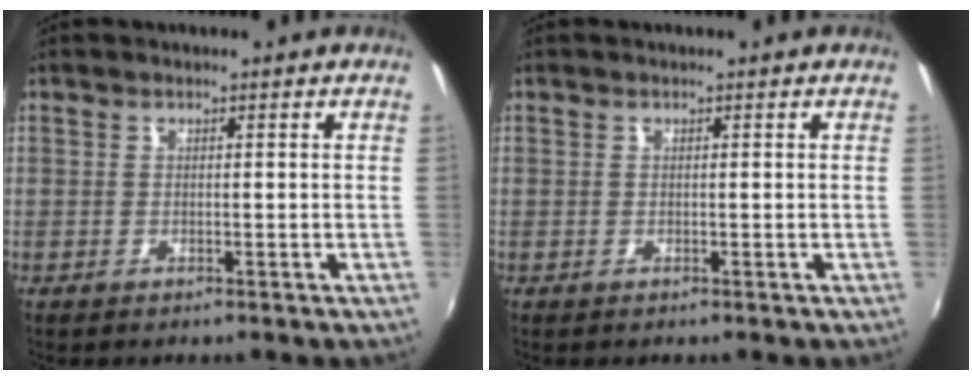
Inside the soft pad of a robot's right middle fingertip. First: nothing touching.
{"total": 0.0}